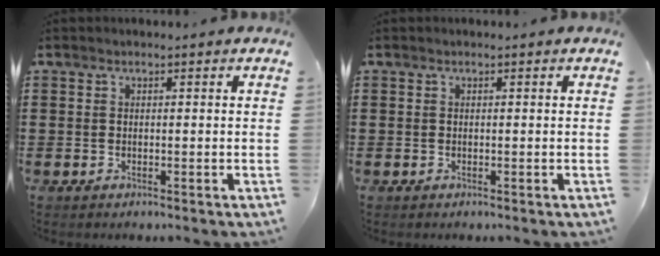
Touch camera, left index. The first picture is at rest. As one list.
[{"total": 0.0}]